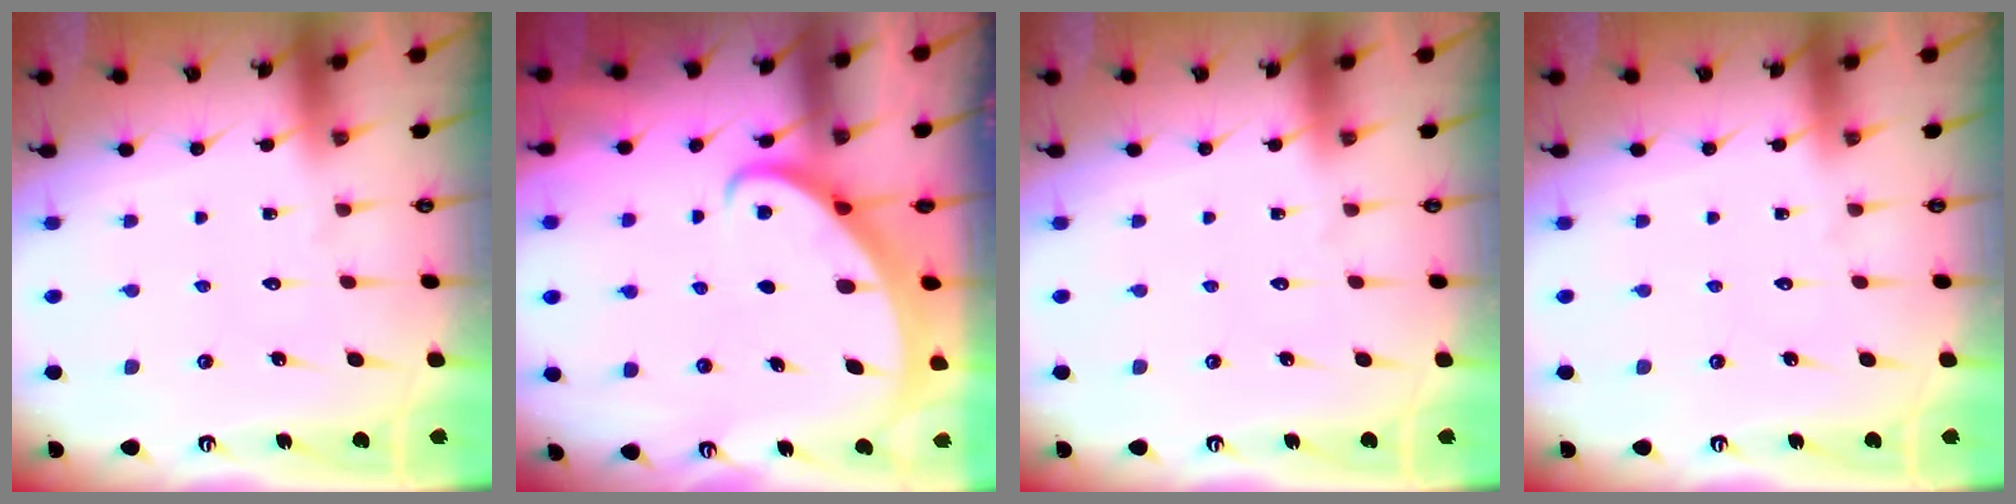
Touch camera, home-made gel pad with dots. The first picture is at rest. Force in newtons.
{"total": 2.7, "press": 2.6, "slide": 0.3}
{"total": 0.0}
{"total": 0.0}